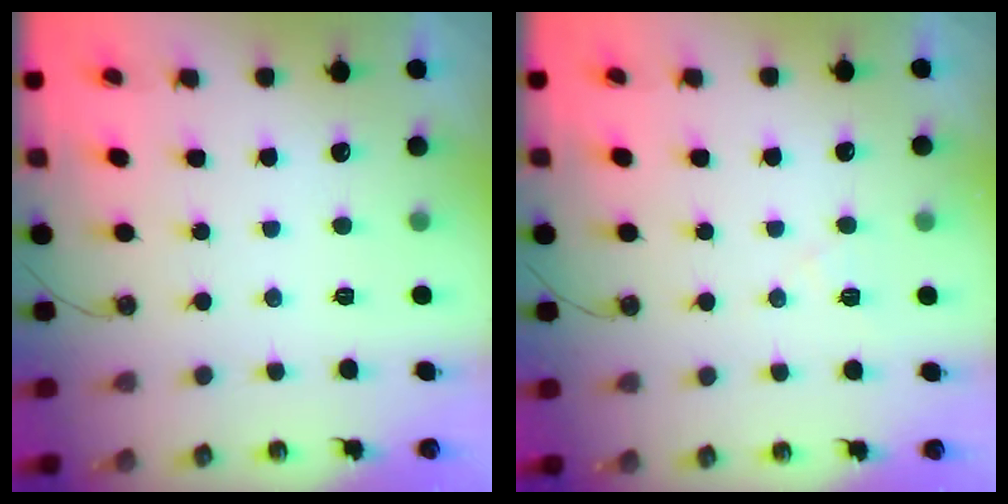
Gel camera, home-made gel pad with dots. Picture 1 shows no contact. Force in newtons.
{"total": 8.8, "press": 8.8, "slide": 0.8}